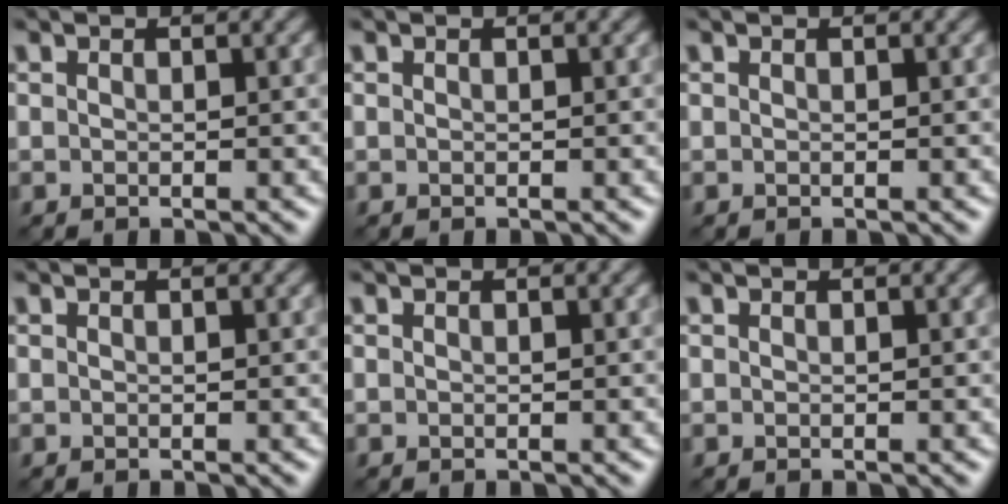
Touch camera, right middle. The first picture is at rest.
{"total": 0.0}
{"total": 0.0}
{"total": 0.0}
{"total": 0.0}
{"total": 0.0}